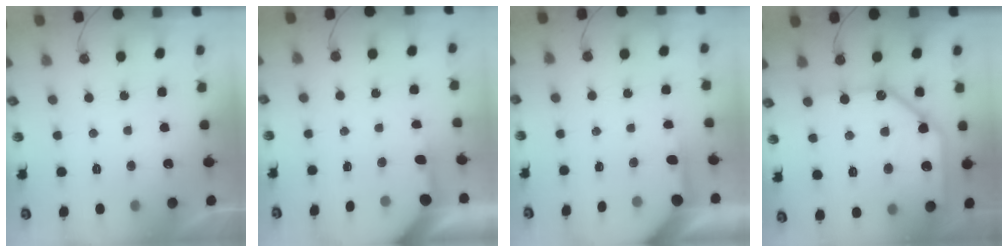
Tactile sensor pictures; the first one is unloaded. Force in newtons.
{"total": 3.3, "press": 3.3, "slide": 0.5}
{"total": 3.9, "press": 3.8, "slide": 0.4}
{"total": 20.6, "press": 20.4, "slide": 2.5}